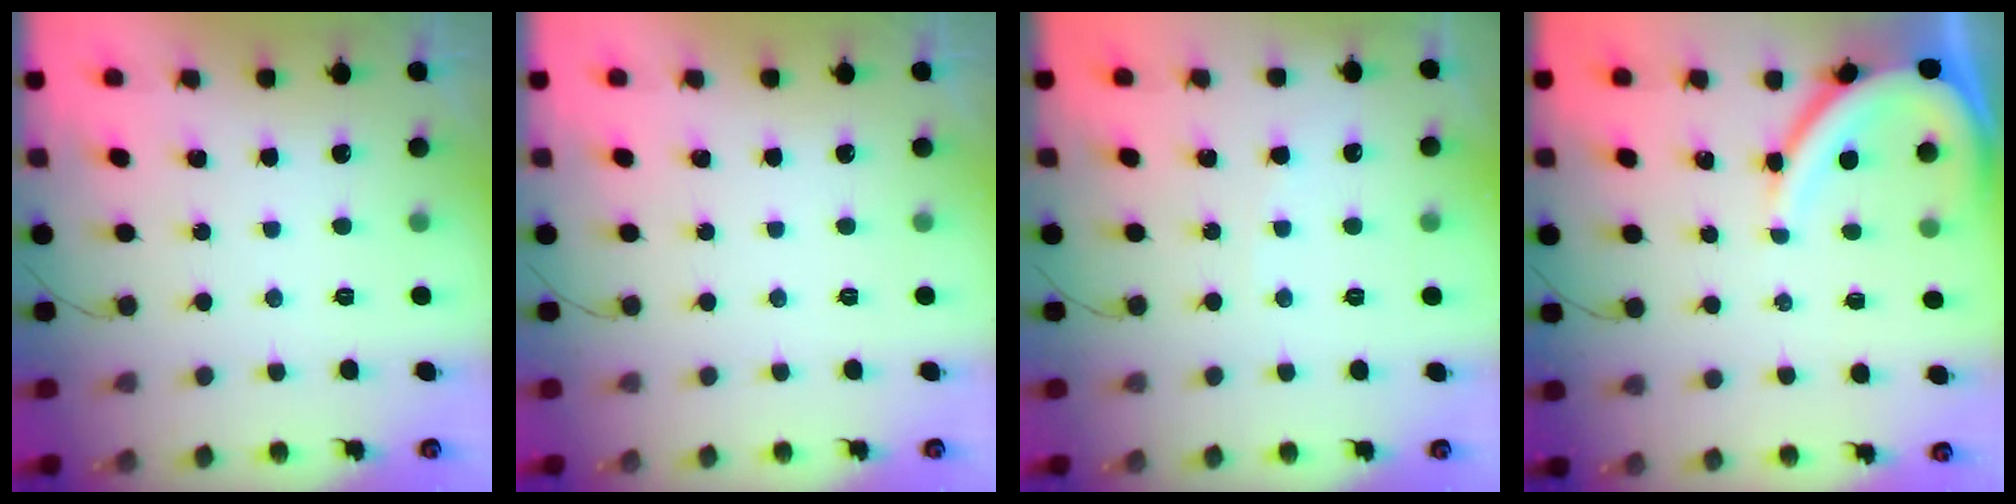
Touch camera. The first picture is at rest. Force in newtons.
{"total": 0.0}
{"total": 2.0, "press": 2.0, "slide": 0.2}
{"total": 8.9, "press": 8.8, "slide": 0.8}